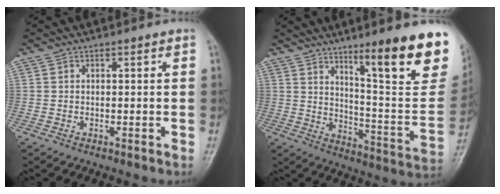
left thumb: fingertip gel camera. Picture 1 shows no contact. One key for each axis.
{"total": 22.5, "fx": 13.0, "fy": 4.1, "fz": 17.9, "tx": -0.208, "ty": -0.073, "tz": 0.195}